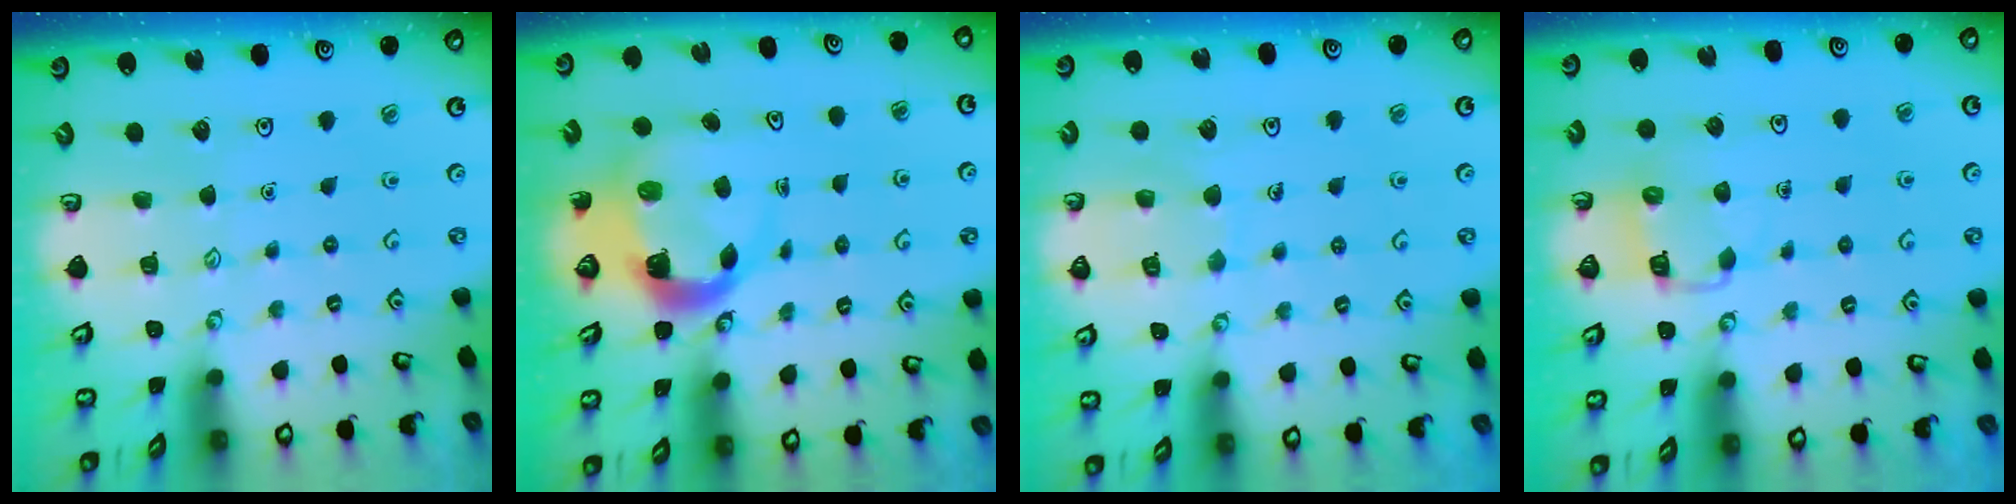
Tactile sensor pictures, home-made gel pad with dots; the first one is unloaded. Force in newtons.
{"total": 4.8, "press": 4.8, "slide": 0.7}
{"total": 6.0, "press": 5.9, "slide": 0.5}
{"total": 5.5, "press": 5.5, "slide": 0.3}